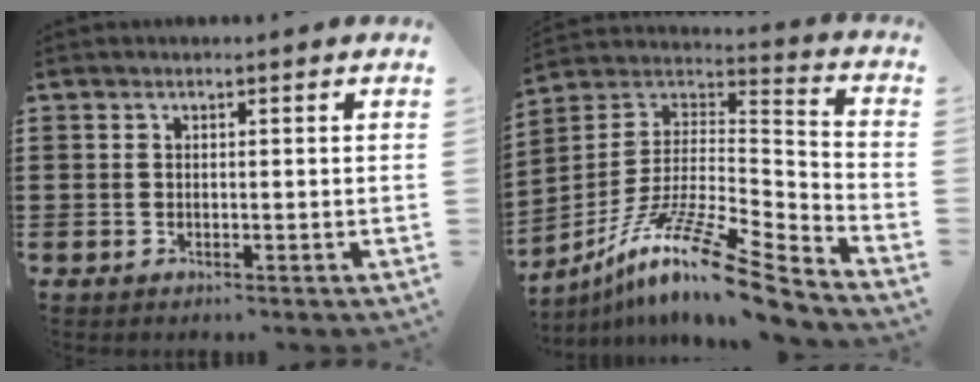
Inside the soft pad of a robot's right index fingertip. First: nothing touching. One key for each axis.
{"total": 14.0, "fx": -10.0, "fy": 1.8, "fz": 9.7, "tx": -0.178, "ty": 0.014, "tz": -0.187}